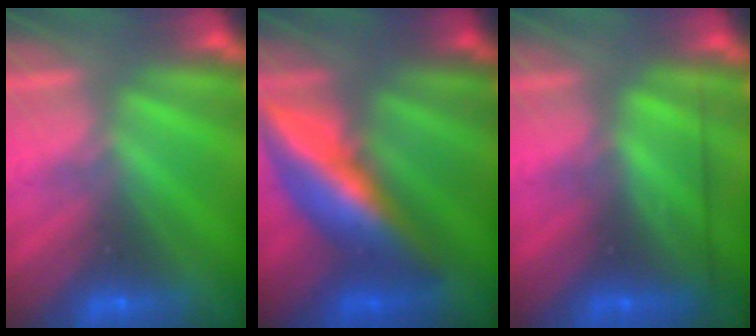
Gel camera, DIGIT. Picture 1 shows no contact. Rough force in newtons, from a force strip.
{"total": 13.7}
{"total": 2.4}